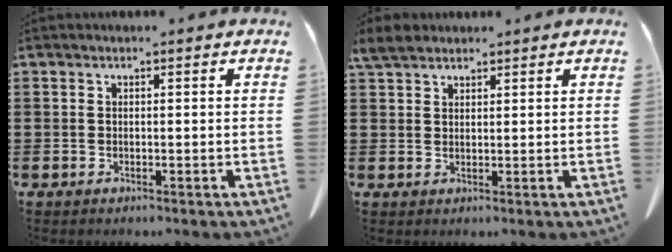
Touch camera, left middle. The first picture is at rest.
{"total": 3.5, "force": [3.0, 1.2, 1.5], "torque": [-0.037, 0.001, 0.057]}